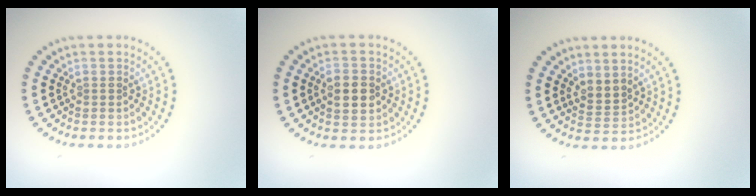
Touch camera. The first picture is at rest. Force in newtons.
{"total": 2.8, "press": 2.8, "slide": 0.1}
{"total": 1.8, "press": 1.4, "slide": 1.1}